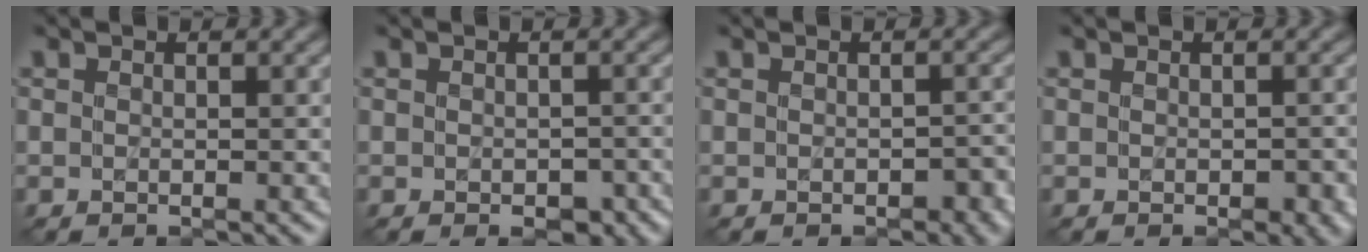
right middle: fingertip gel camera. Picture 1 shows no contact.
{"total": 2.4, "force": [-0.8, 1.4, 1.8], "torque": [-0.023, -0.011, -0.006]}
{"total": 1.7, "force": [-0.5, 1.0, 1.3], "torque": [-0.020, -0.005, -0.004]}
{"total": 1.8, "force": [-0.3, 1.0, 1.4], "torque": [-0.021, -0.006, -0.001]}